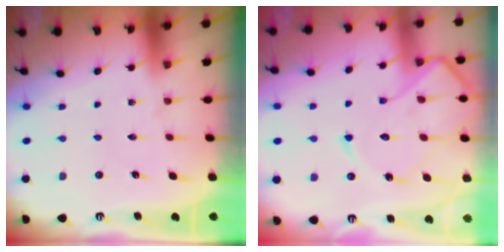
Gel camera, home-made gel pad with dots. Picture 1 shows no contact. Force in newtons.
{"total": 13.8, "press": 13.7, "slide": 1.3}